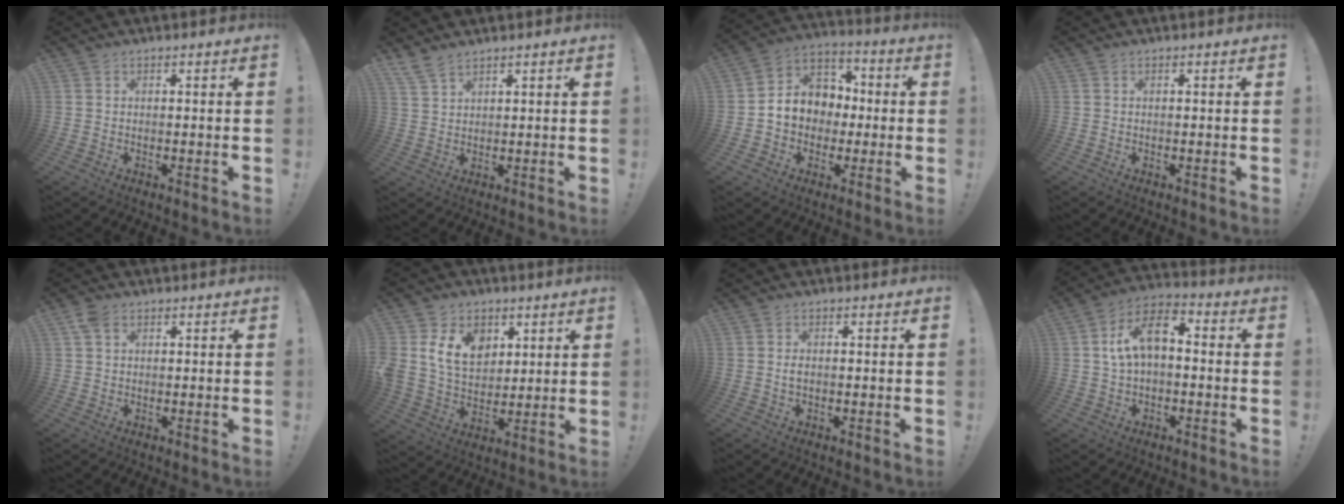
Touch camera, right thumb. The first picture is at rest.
{"total": 4.3, "force": [3.7, 1.1, 1.9], "torque": [-0.044, -0.018, 0.070]}
{"total": 11.2, "force": [-0.9, 10.2, 4.6], "torque": [-0.054, 0.010, -0.008]}
{"total": 0.0}
{"total": 3.9, "force": [1.8, 2.5, 2.3], "torque": [-0.046, 0.005, 0.036]}
{"total": 14.3, "force": [5.9, 10.4, 7.8], "torque": [-0.139, -0.020, 0.117]}
{"total": 1.3, "force": [-0.3, 0.7, 1.0], "torque": [-0.022, 0.005, -0.005]}
{"total": 10.5, "force": [1.4, 6.1, 8.5], "torque": [-0.144, 0.009, 0.028]}